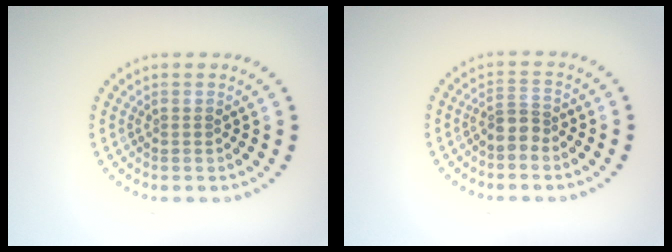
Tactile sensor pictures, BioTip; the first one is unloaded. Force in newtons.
{"total": 2.0, "press": 1.6, "slide": 1.2}